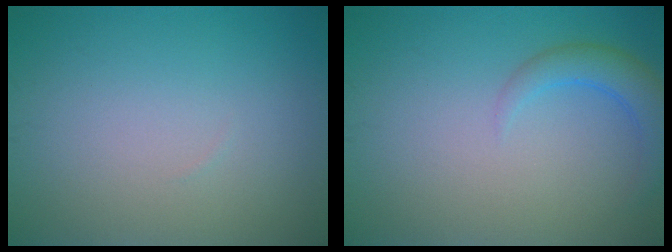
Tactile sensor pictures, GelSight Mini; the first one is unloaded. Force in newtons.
{"total": 2.9, "press": 2.9, "slide": 0.2}